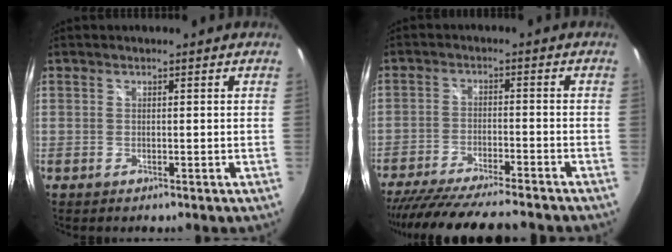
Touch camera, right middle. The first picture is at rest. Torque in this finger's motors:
{"motor_torque": [1.03, -1.11, 0.24, 0.08]}